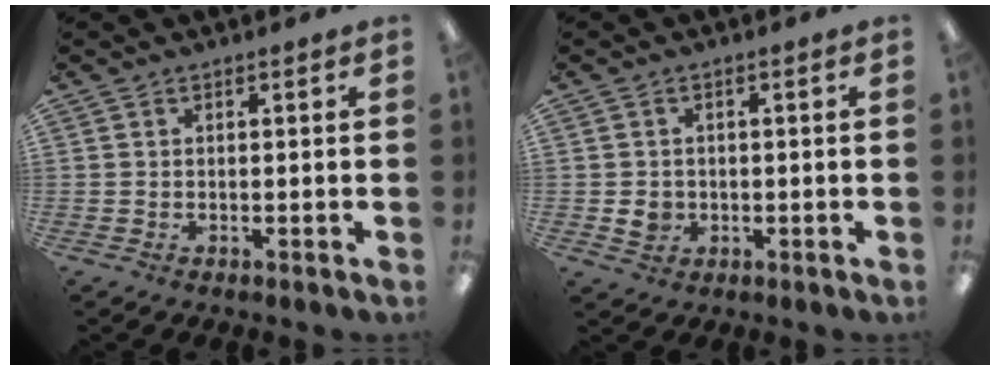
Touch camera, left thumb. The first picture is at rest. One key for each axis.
{"total": 3.1, "fx": -0.2, "fy": 2.8, "fz": 1.4, "tx": -0.016, "ty": 0.002, "tz": -0.004}